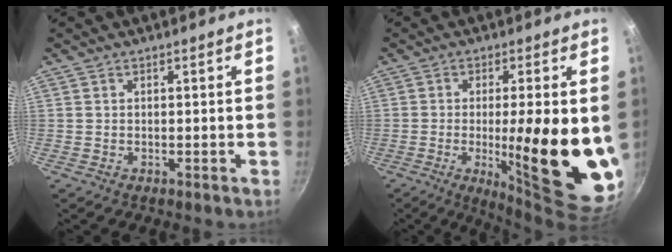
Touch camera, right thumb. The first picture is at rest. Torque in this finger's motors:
{"motor_torque": [2.59, 2.42, 2.34, 0.01, 0.21]}